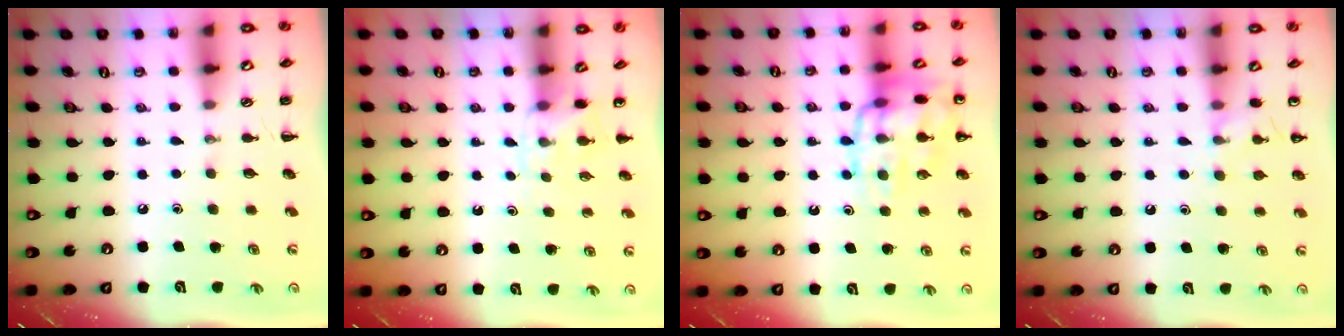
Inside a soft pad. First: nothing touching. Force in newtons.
{"total": 3.6, "press": 3.3, "slide": 1.3}
{"total": 16.2, "press": 16.1, "slide": 1.6}
{"total": 6.5, "press": 6.2, "slide": 2.0}